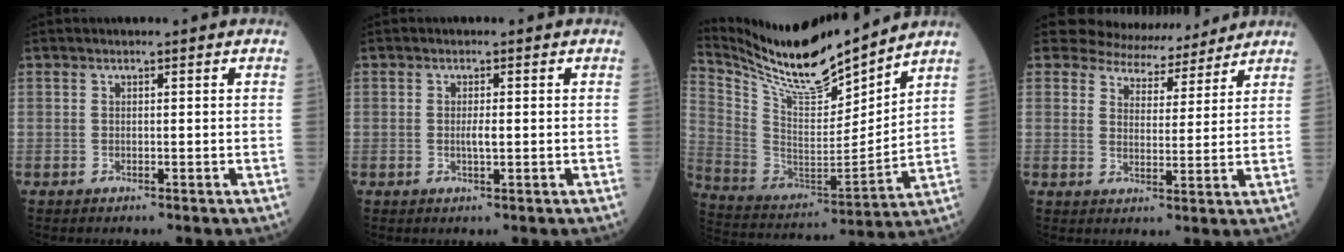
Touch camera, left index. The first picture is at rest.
{"total": 1.6, "force": [-0.1, 0.2, 1.6], "torque": [-0.031, -0.001, -0.001]}
{"total": 17.3, "force": [15.8, 1.3, 6.9], "torque": [-0.153, -0.009, 0.293]}
{"total": 8.6, "force": [8.0, 2.9, 0.7], "torque": [-0.009, 0.005, 0.111]}